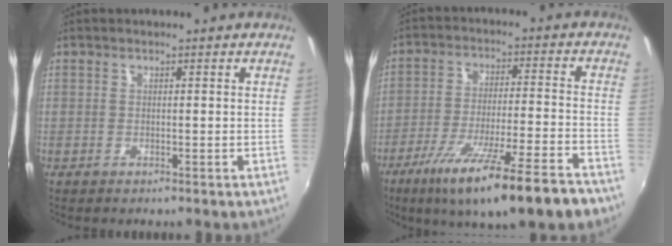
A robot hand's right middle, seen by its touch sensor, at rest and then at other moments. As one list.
[{"total": 18.5, "force": [-12.9, 1.7, 13.2], "torque": [-0.233, -0.058, -0.200]}]